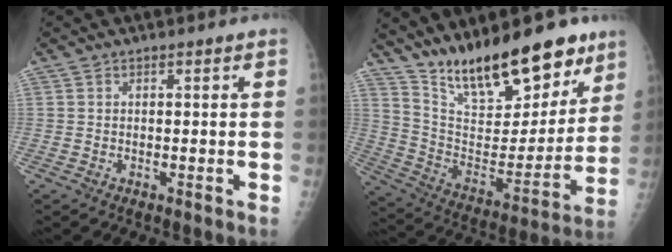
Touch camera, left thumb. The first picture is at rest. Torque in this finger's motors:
{"motor_torque": [1.08, 1.09, 1.39, -1.38, 0.13]}